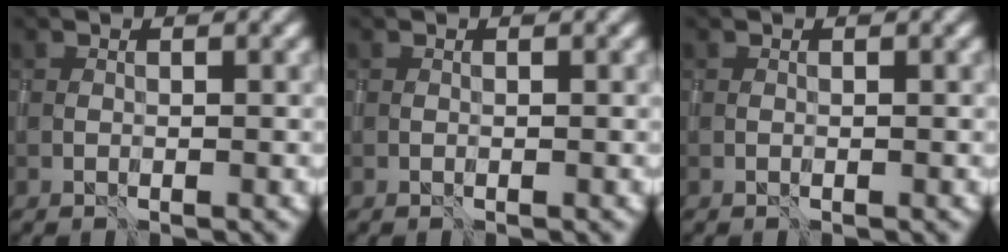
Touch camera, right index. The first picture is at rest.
{"total": 0.0}
{"total": 0.0}